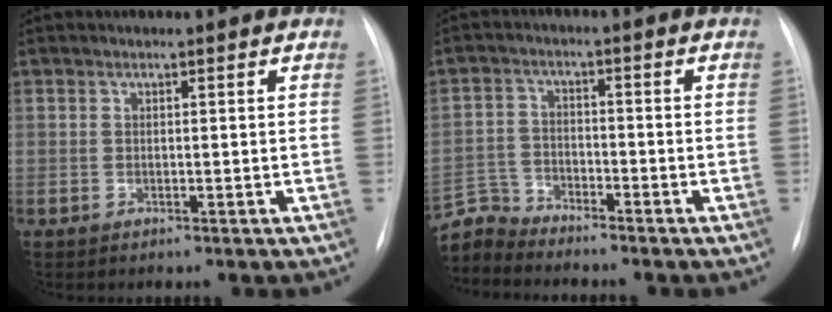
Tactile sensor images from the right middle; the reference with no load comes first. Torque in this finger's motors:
{"motor_torque": [-0.14, -0.08, -0.07, -0.04]}